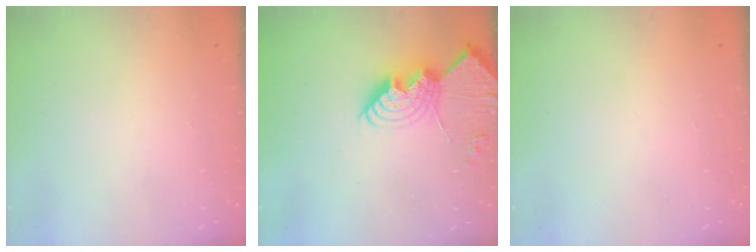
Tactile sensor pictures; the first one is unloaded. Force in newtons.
{"total": 15.8, "press": 15.8, "slide": 1.3}
{"total": 0.0}